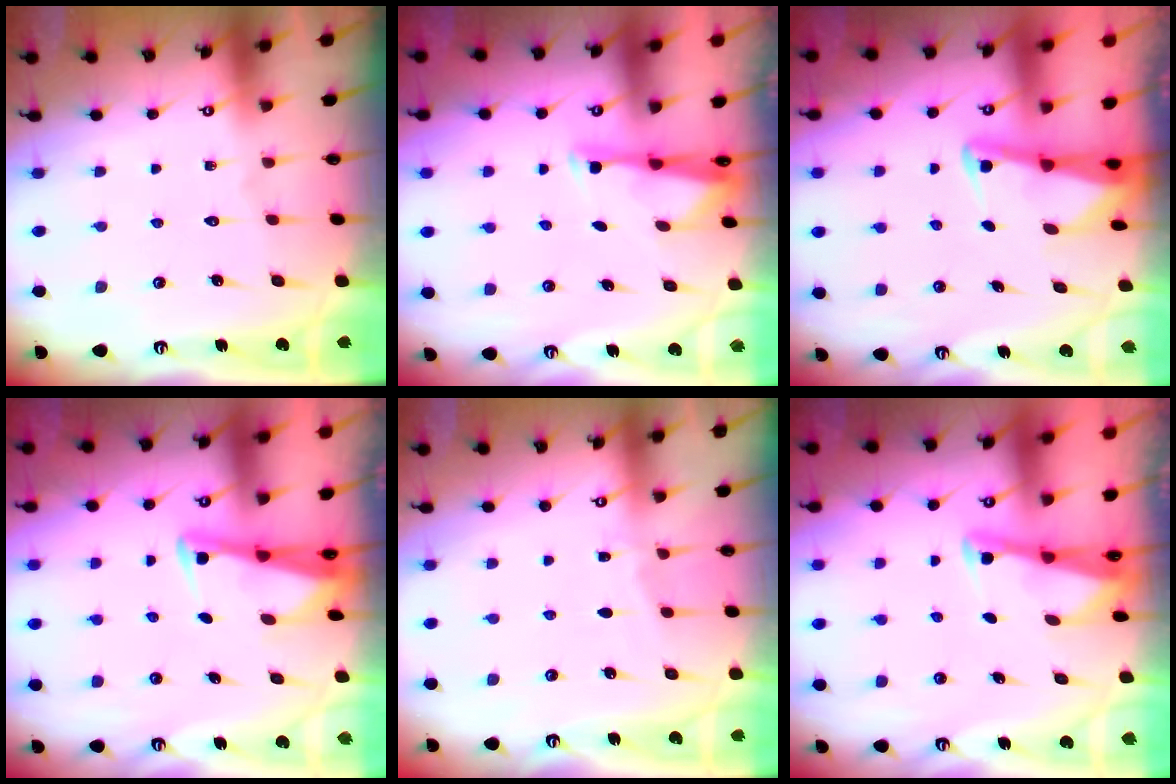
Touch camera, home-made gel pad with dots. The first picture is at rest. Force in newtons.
{"total": 2.9, "press": 2.9, "slide": 0.6}
{"total": 2.3, "press": 2.3, "slide": 0.3}
{"total": 2.9, "press": 2.9, "slide": 0.2}
{"total": 3.1, "press": 3.1, "slide": 0.4}
{"total": 2.6, "press": 2.6, "slide": 0.1}